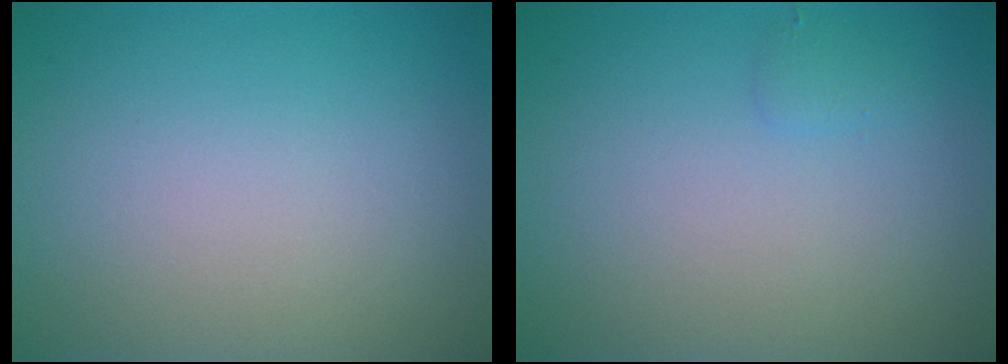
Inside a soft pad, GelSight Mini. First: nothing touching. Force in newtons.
{"total": 0.7, "press": 0.7, "slide": 0.1}